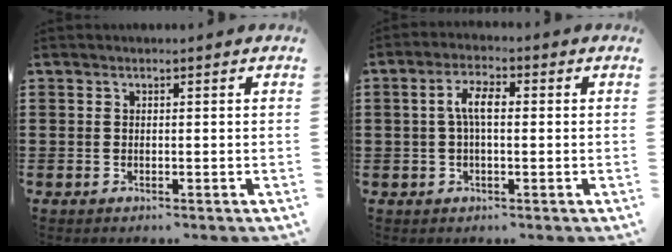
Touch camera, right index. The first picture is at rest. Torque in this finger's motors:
{"motor_torque": [0.92, -0.14, 0.43, 0.12]}